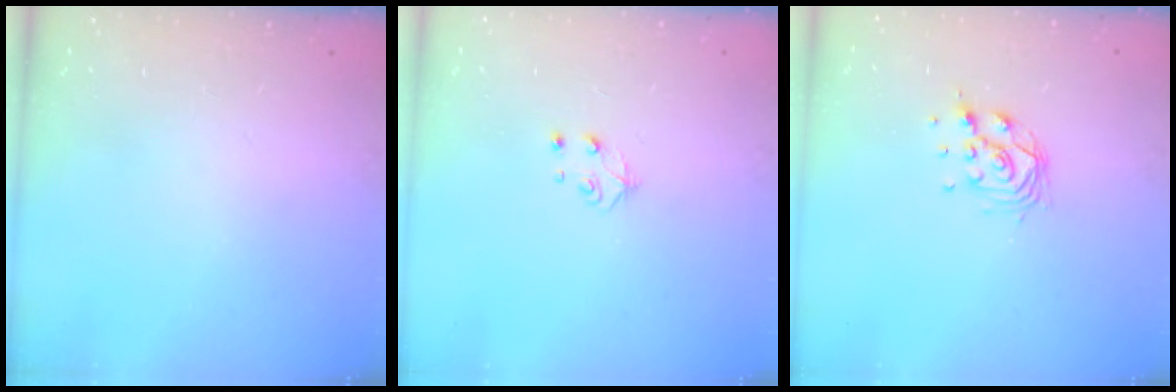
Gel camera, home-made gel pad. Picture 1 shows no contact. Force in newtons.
{"total": 4.9, "press": 4.8, "slide": 0.6}
{"total": 9.4, "press": 9.2, "slide": 1.9}